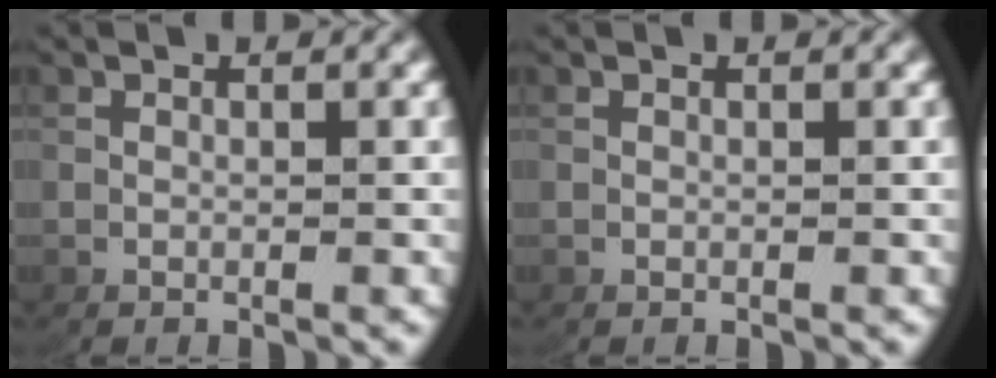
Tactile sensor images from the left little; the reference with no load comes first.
{"total": 0.0}